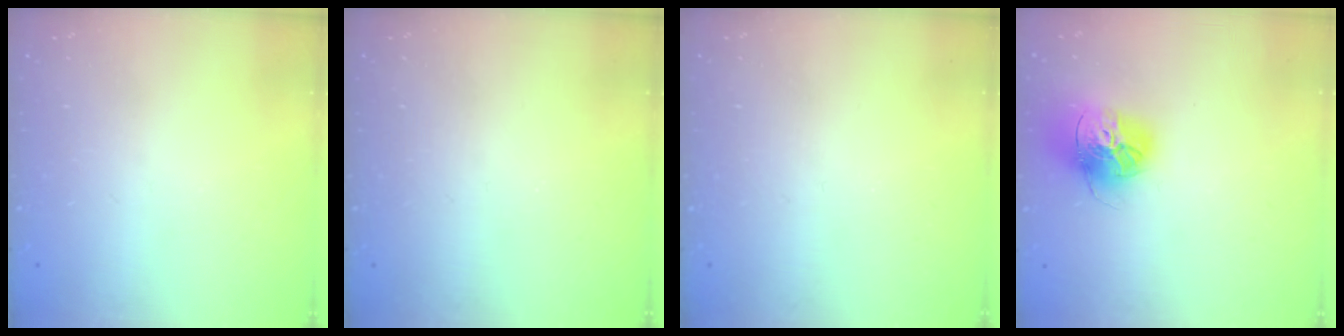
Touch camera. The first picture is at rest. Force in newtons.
{"total": 0.0}
{"total": 0.0}
{"total": 16.8, "press": 16.7, "slide": 1.5}